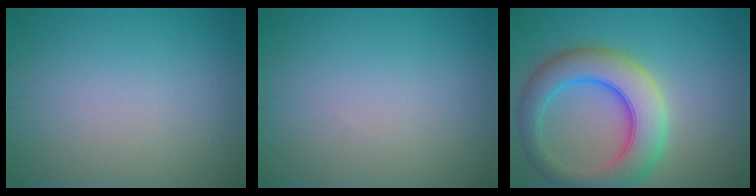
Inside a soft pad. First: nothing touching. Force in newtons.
{"total": 0.0}
{"total": 7.8, "press": 7.7, "slide": 0.4}